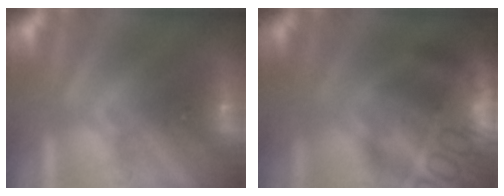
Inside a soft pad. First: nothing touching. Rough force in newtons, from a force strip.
{"total": 7.7}